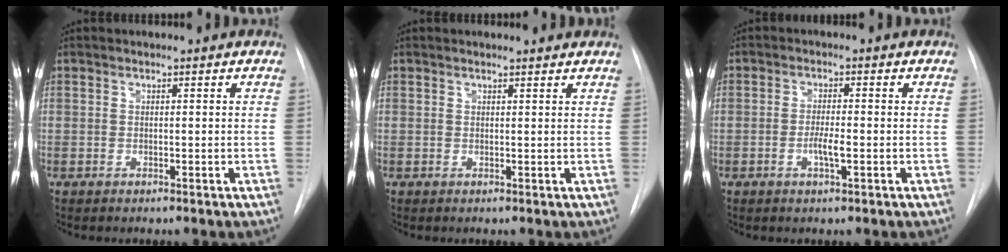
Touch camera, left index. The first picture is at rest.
{"total": 1.1, "force": [1.1, 0.1, 0.2], "torque": [-0.011, 0.001, 0.010]}
{"total": 3.1, "force": [-1.4, 0.3, 2.7], "torque": [-0.052, -0.005, -0.023]}